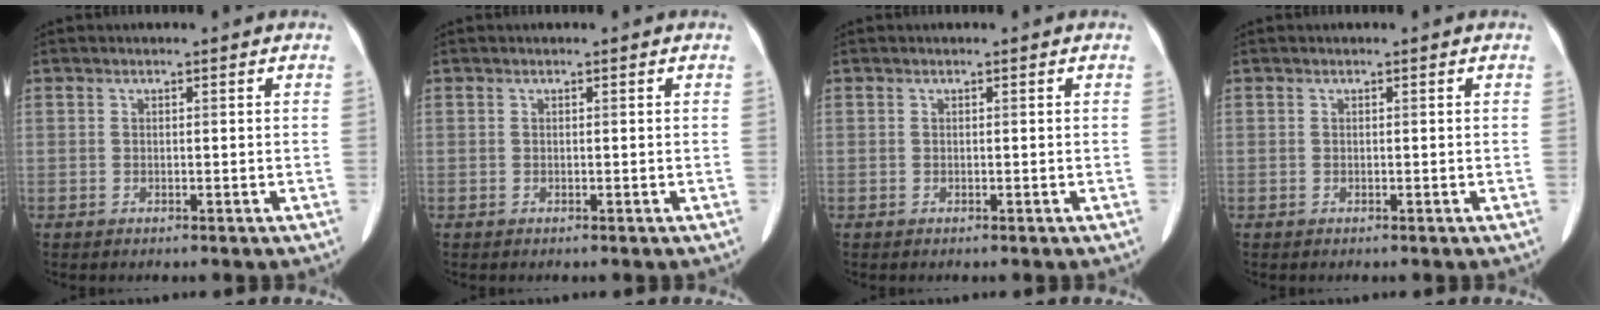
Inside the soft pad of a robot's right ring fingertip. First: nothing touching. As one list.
[{"total": 0.0}, {"total": 0.0}, {"total": 0.0}]